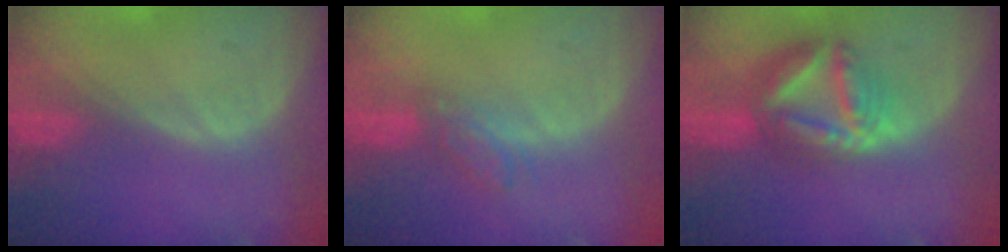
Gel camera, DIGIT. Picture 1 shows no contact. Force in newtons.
{"total": 4.3, "press": 4.1, "slide": 1.5}
{"total": 8.9, "press": 8.8, "slide": 0.9}